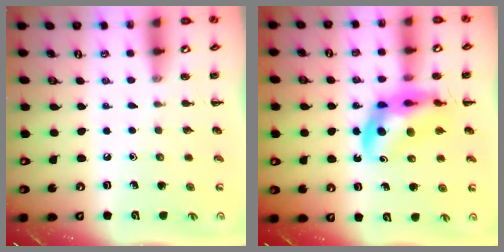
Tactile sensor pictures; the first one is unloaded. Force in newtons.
{"total": 13.0, "press": 12.4, "slide": 4.1}